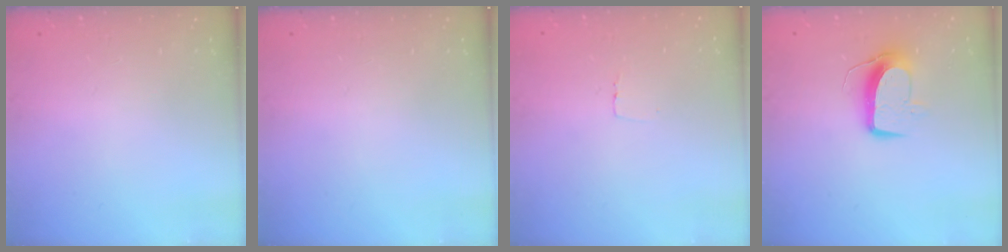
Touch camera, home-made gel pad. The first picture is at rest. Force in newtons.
{"total": 0.0}
{"total": 2.3, "press": 2.3, "slide": 0.1}
{"total": 9.8, "press": 9.7, "slide": 0.8}